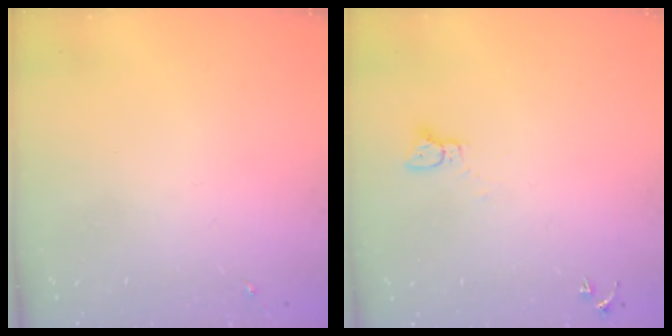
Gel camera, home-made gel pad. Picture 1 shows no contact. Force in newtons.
{"total": 2.3, "press": 2.3, "slide": 0.3}